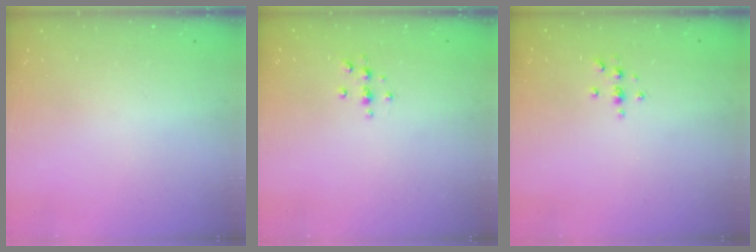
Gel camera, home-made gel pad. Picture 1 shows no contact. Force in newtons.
{"total": 4.9, "press": 4.9, "slide": 0.6}
{"total": 2.7, "press": 2.7, "slide": 0.3}